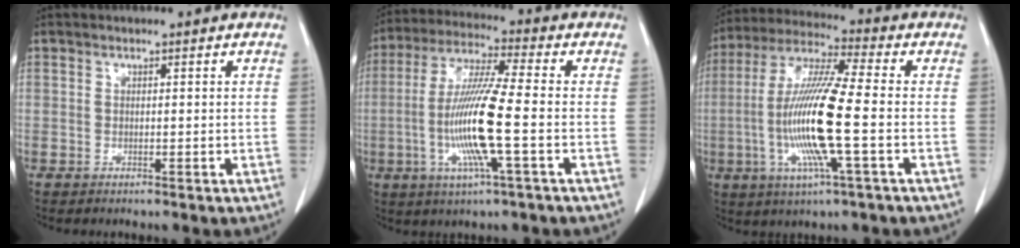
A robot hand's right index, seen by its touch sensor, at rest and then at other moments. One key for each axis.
{"total": 12.9, "fx": -2.5, "fy": 0.1, "fz": 12.7, "tx": -0.256, "ty": -0.009, "tz": -0.053}
{"total": 14.9, "fx": -2.5, "fy": 0.5, "fz": 14.7, "tx": -0.299, "ty": -0.007, "tz": -0.054}